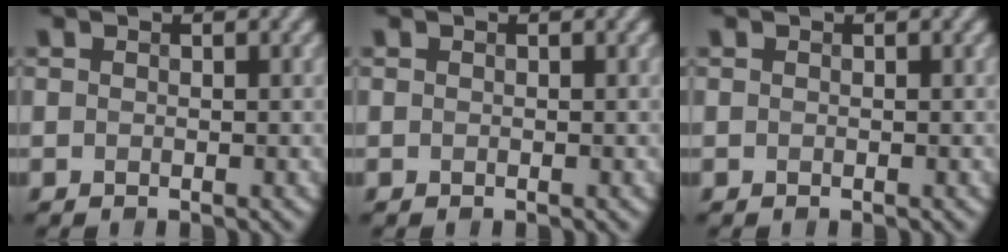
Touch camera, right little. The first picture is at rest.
{"total": 0.0}
{"total": 0.0}